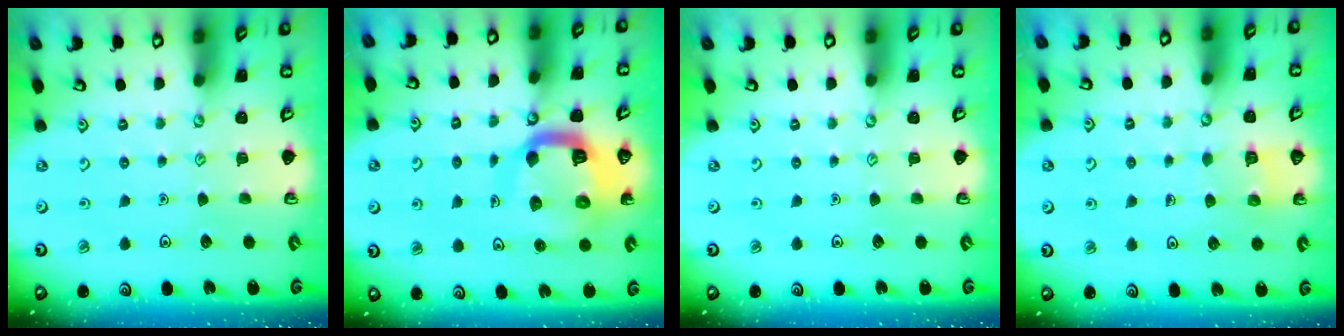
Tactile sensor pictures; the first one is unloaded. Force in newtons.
{"total": 14.2, "press": 14.1, "slide": 1.7}
{"total": 0.0}
{"total": 2.6, "press": 2.6, "slide": 0.1}